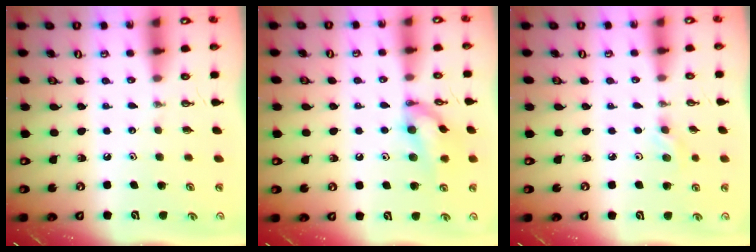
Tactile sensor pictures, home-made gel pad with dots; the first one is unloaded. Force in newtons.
{"total": 12.8, "press": 12.8, "slide": 0.6}
{"total": 4.2, "press": 4.2, "slide": 0.6}